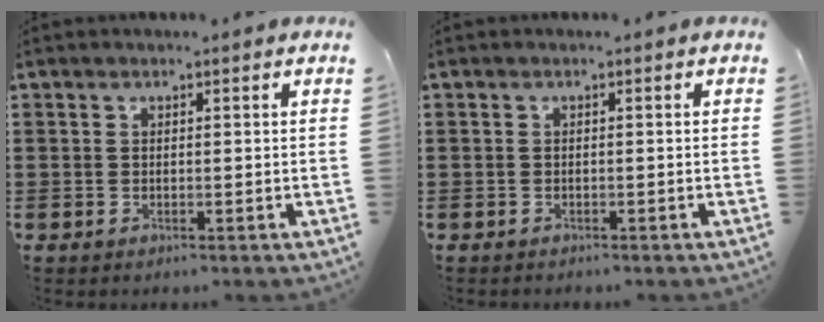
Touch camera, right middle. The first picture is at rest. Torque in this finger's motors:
{"motor_torque": [-0.44, 0.16, -0.03, -0.03]}